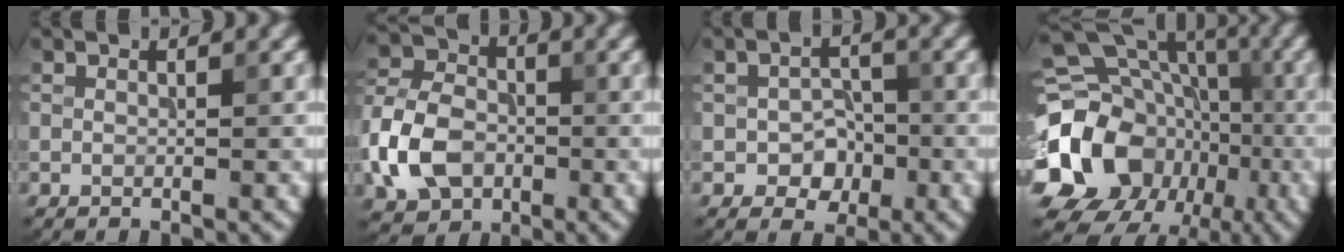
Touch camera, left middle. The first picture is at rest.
{"total": 7.9, "force": [-2.6, 5.7, 4.8], "torque": [-0.108, 0.004, -0.065]}
{"total": 3.6, "force": [-1.0, 2.6, 2.2], "torque": [-0.030, -0.001, -0.018]}
{"total": 19.7, "force": [-5.1, 16.9, 8.8], "torque": [-0.183, -0.002, -0.106]}